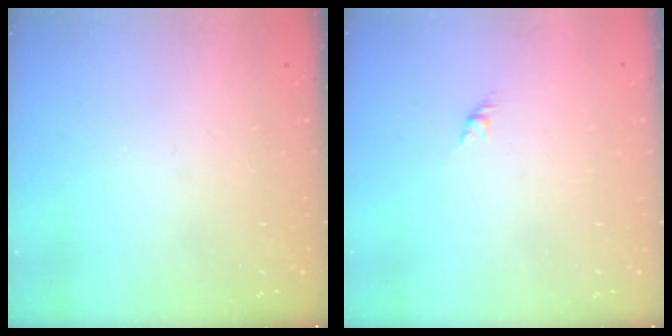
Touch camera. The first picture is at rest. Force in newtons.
{"total": 1.6, "press": 1.5, "slide": 0.7}